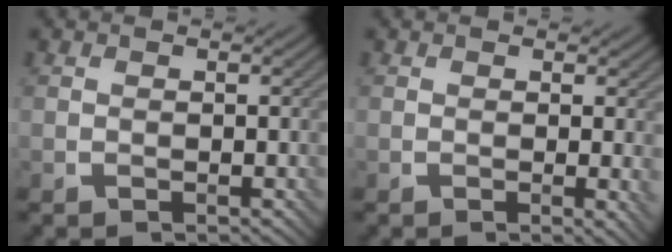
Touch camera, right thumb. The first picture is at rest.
{"total": 2.1, "force": [0.1, 0.4, 2.0], "torque": [-0.033, -0.004, -0.001]}